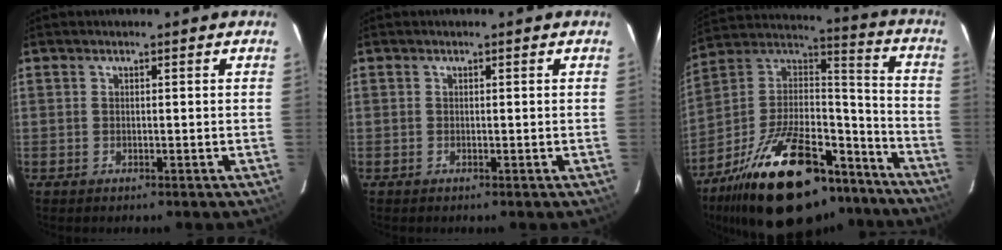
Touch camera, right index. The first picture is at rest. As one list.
[{"total": 0.0}, {"total": 31.6, "force": [-21.3, 14.0, 18.7], "torque": [-0.333, 0.024, -0.318]}]